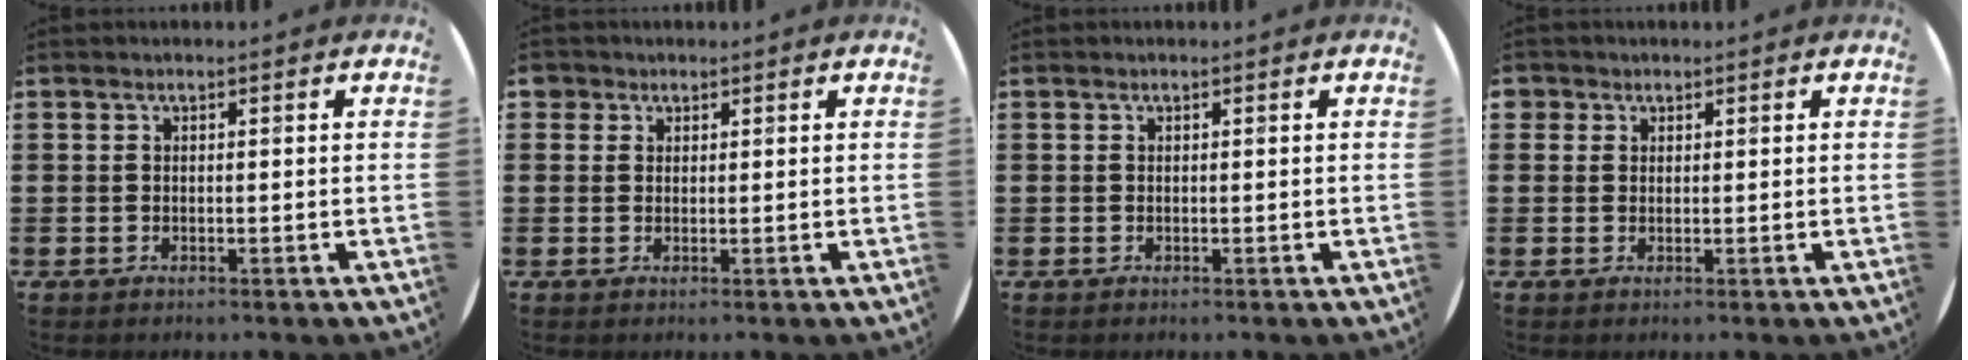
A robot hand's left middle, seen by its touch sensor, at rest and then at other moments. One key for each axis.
{"total": 1.4, "fx": 1.1, "fy": 1.0, "fz": 0.1, "tx": 0.005, "ty": 0.003, "tz": 0.018}
{"total": 0.0}
{"total": 1.2, "fx": 0.8, "fy": 0.9, "fz": 0.0, "tx": 0.006, "ty": 0.000, "tz": 0.014}